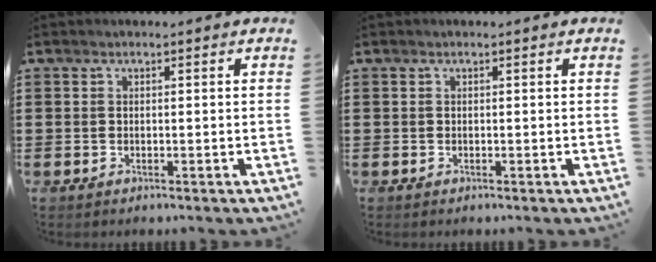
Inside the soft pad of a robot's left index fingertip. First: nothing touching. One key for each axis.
{"total": 0.0}